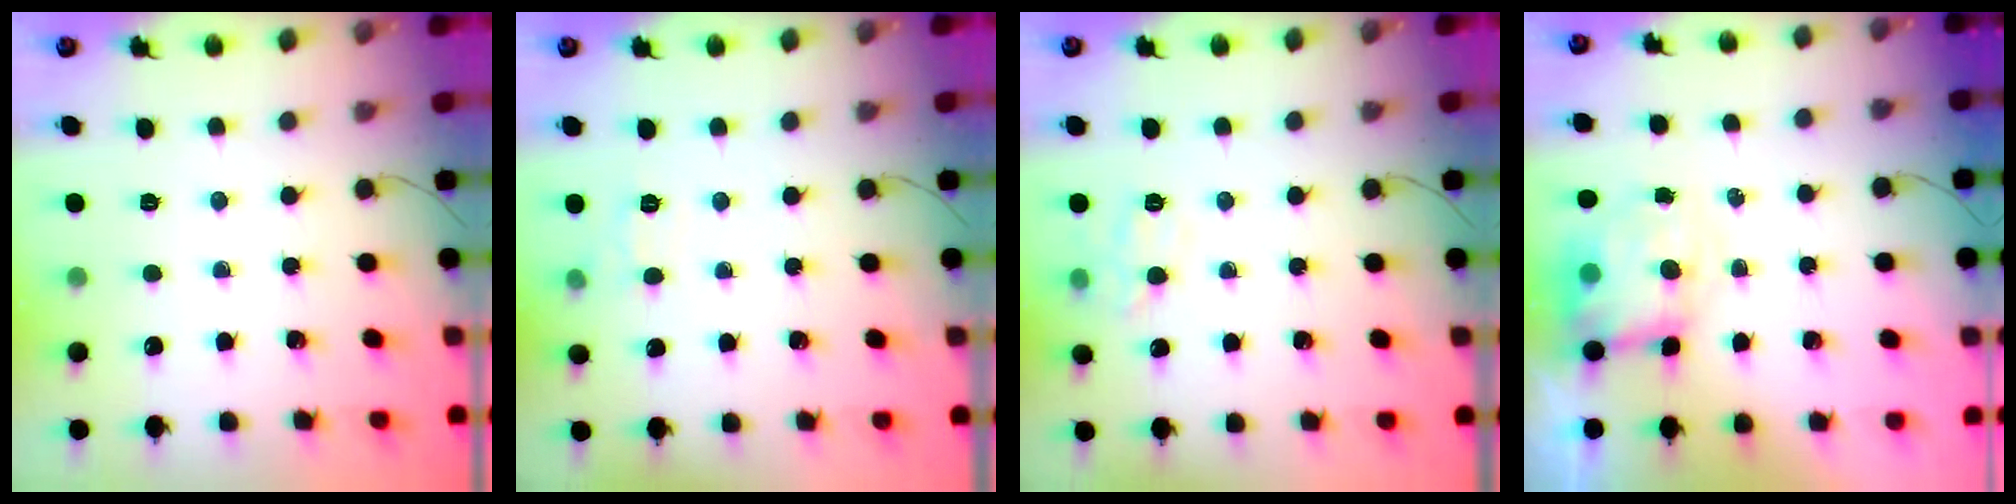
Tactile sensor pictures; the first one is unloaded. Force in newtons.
{"total": 6.0, "press": 5.8, "slide": 1.6}
{"total": 8.6, "press": 8.5, "slide": 1.3}
{"total": 6.9, "press": 6.8, "slide": 1.1}